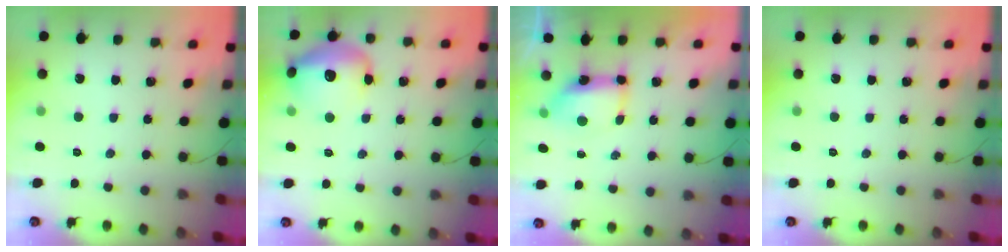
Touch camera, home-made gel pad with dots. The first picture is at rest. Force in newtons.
{"total": 15.4, "press": 15.3, "slide": 2.4}
{"total": 7.3, "press": 7.3, "slide": 0.7}
{"total": 0.0}